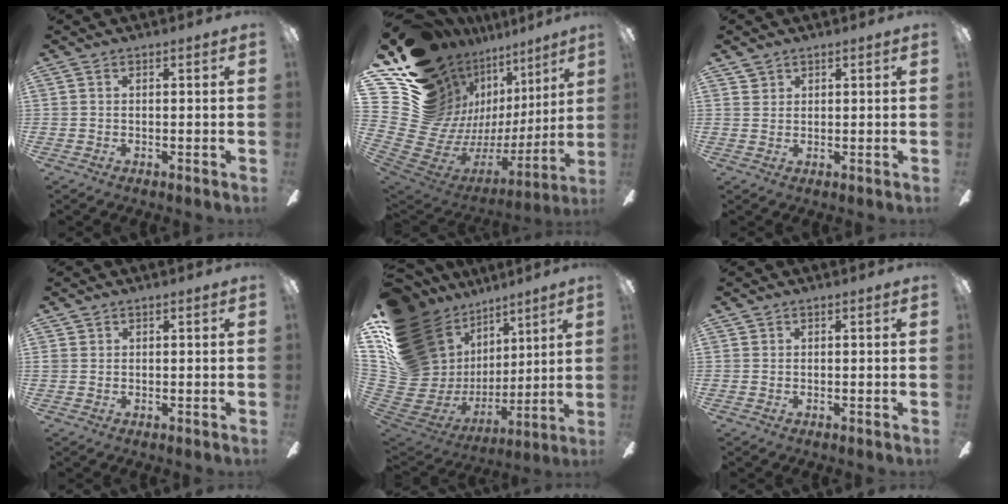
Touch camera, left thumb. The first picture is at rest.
{"total": 22.0, "force": [11.9, 14.9, 10.9], "torque": [-0.203, -0.133, 0.281]}
{"total": 1.7, "force": [1.4, 1.0, 0.1], "torque": [-0.003, -0.001, 0.027]}
{"total": 1.1, "force": [0.5, 1.0, 0.2], "torque": [-0.005, 0.003, 0.008]}
{"total": 24.6, "force": [8.7, 18.6, 13.6], "torque": [-0.238, -0.093, 0.228]}
{"total": 0.0}